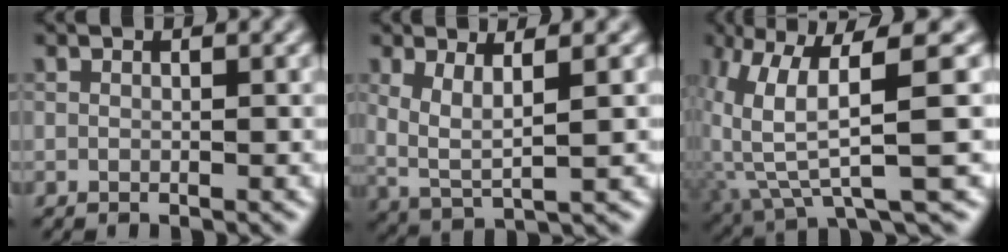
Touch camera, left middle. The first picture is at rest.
{"total": 3.8, "force": [1.1, 1.1, 3.5], "torque": [-0.074, -0.007, 0.025]}
{"total": 8.0, "force": [1.2, 1.4, 7.8], "torque": [-0.143, -0.003, 0.026]}